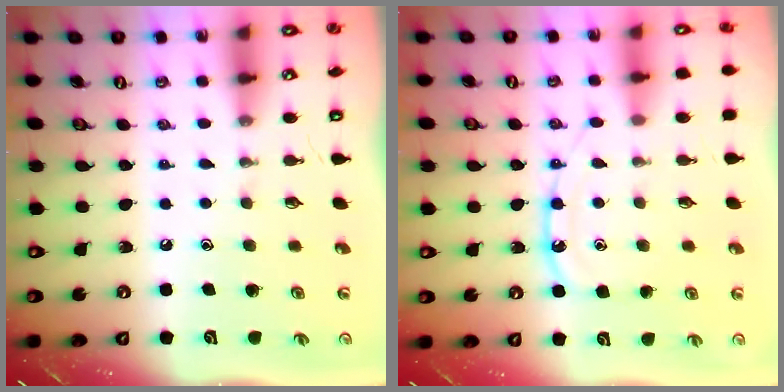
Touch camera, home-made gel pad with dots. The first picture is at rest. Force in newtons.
{"total": 10.7, "press": 10.6, "slide": 1.2}